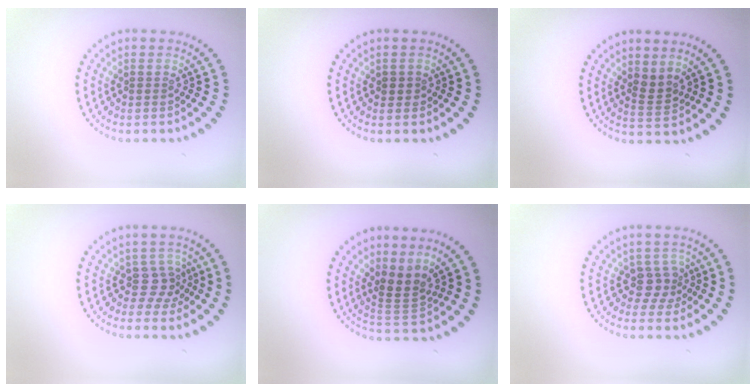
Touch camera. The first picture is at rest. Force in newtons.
{"total": 0.9, "press": 0.7, "slide": 0.6}
{"total": 1.8, "press": 1.3, "slide": 1.1}
{"total": 2.2, "press": 1.5, "slide": 1.5}
{"total": 2.8, "press": 2.1, "slide": 2.0}
{"total": 2.2, "press": 1.7, "slide": 1.4}